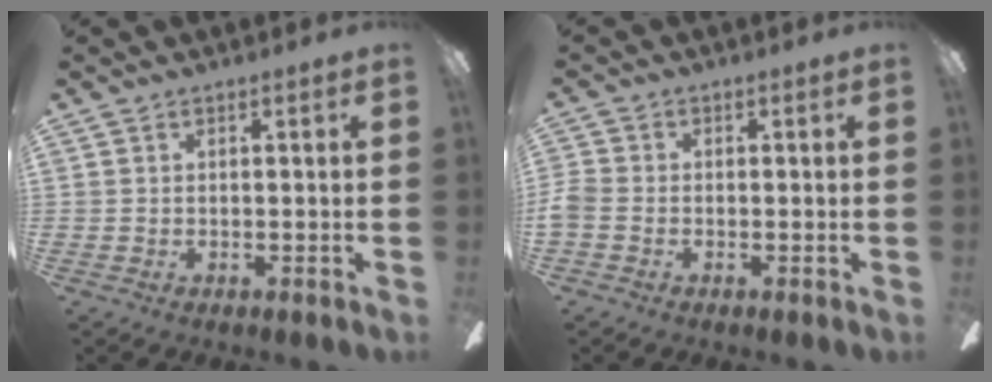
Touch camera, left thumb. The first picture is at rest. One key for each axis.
{"total": 2.8, "fx": -1.1, "fy": 2.1, "fz": 1.6, "tx": -0.030, "ty": 0.007, "tz": -0.019}